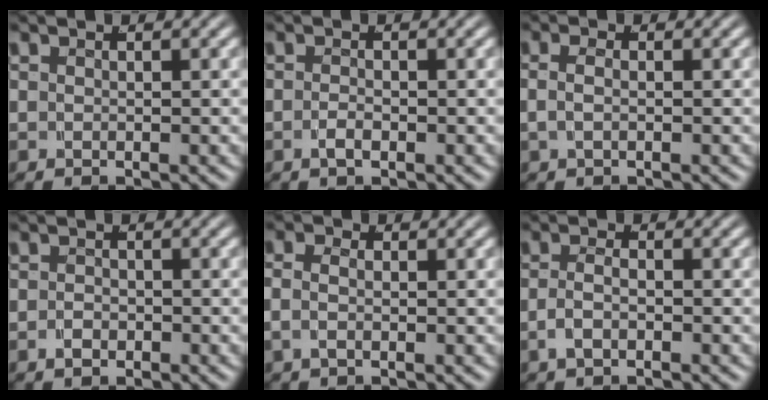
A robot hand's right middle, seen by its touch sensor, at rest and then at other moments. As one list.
[{"total": 1.2, "force": [-0.7, 0.5, 0.8], "torque": [-0.012, 0.001, -0.014]}, {"total": 1.5, "force": [-0.1, 0.7, 1.3], "torque": [-0.027, 0.001, -0.003]}, {"total": 1.2, "force": [-0.6, 0.9, 0.6], "torque": [-0.005, 0.000, -0.013]}, {"total": 2.3, "force": [-0.2, 1.6, 1.6], "torque": [-0.038, 0.001, -0.006]}, {"total": 1.9, "force": [-0.9, 0.9, 1.5], "torque": [-0.032, -0.001, -0.016]}]